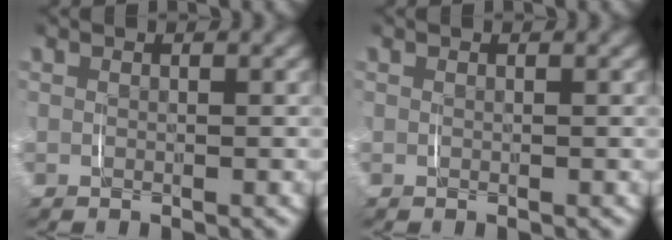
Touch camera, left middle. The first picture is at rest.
{"total": 0.0}